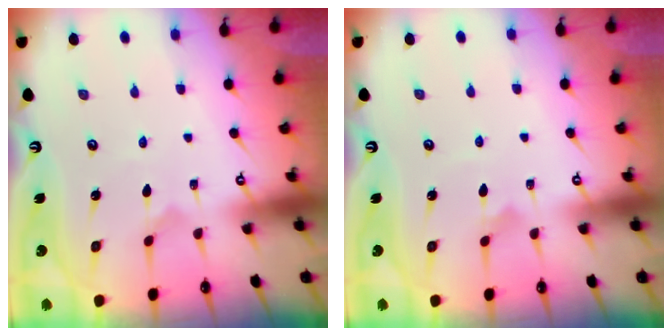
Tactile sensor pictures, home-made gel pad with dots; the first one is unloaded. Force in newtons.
{"total": 2.3, "press": 2.3, "slide": 0.1}